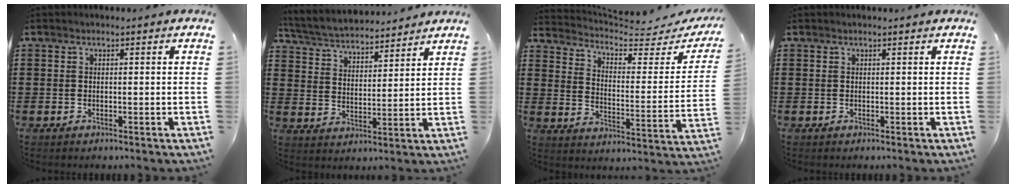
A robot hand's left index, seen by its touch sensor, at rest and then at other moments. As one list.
[{"total": 4.5, "force": [4.5, 0.4, 0.7], "torque": [-0.037, -0.026, 0.075]}, {"total": 4.1, "force": [3.6, 0.6, 1.9], "torque": [-0.058, -0.030, 0.056]}, {"total": 0.0}]